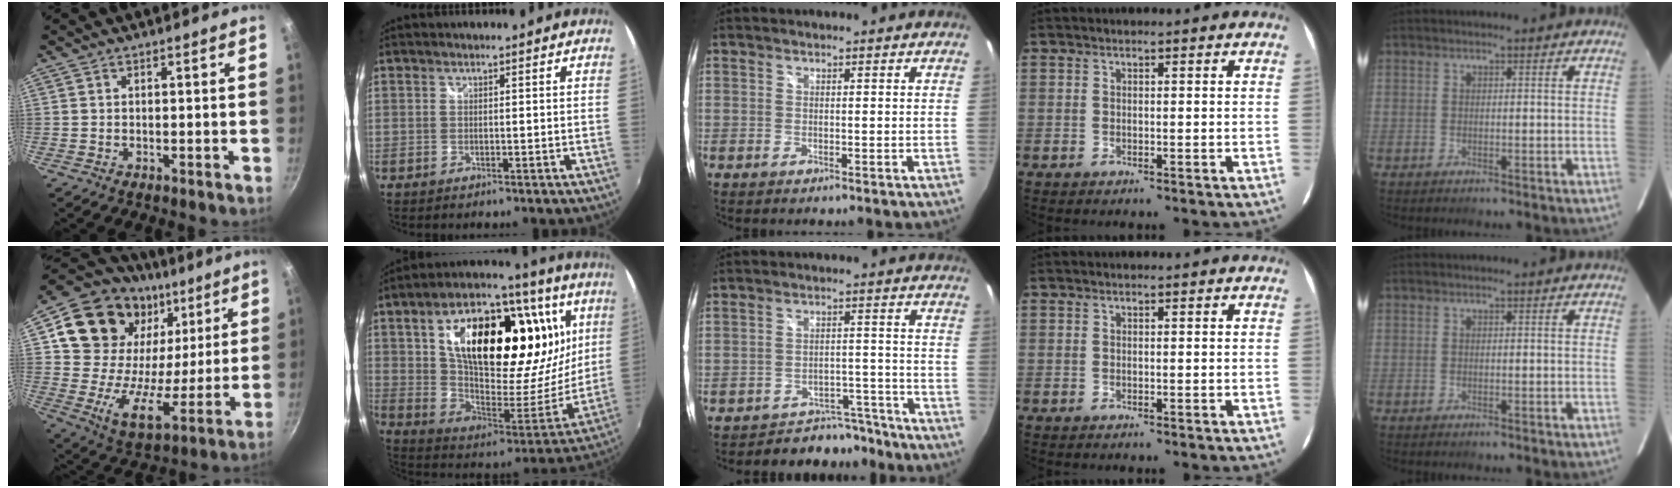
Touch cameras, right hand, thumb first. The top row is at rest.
{"thumb": {"total": 25.4, "force": [11.1, 17.6, 14.6], "torque": [-0.234, -0.047, 0.195]}, "index": {"total": 33.7, "force": [11.9, 17.5, 26.2], "torque": [-0.433, 0.037, 0.207]}, "middle": {"total": 8.1, "force": [-7.6, 2.7, 0.2], "torque": [0.001, 0.024, -0.103]}}